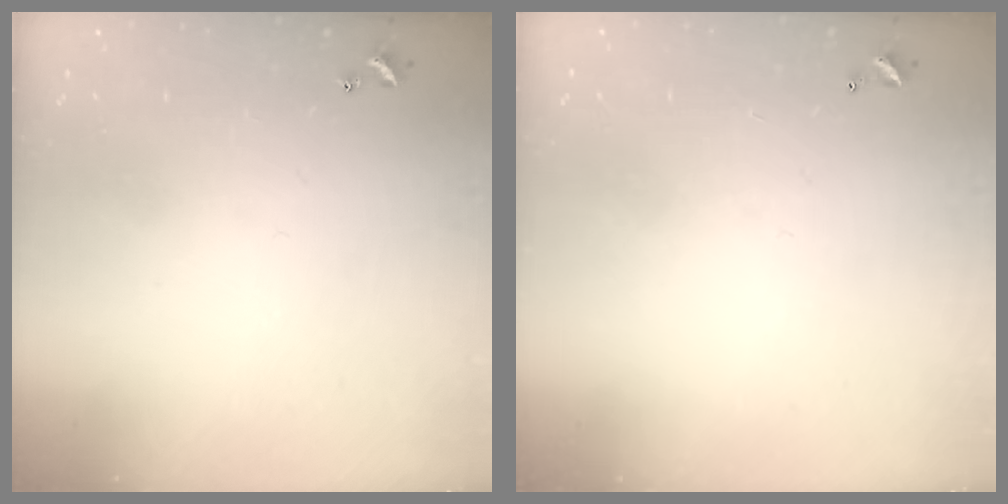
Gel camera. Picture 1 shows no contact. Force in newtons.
{"total": 3.0, "press": 3.0, "slide": 0.1}